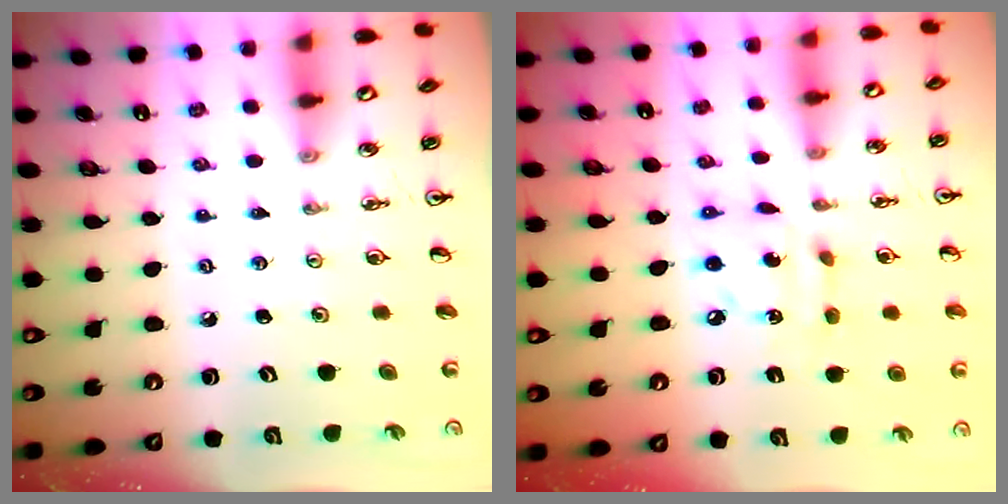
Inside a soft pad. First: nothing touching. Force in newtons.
{"total": 7.1, "press": 7.1, "slide": 0.4}